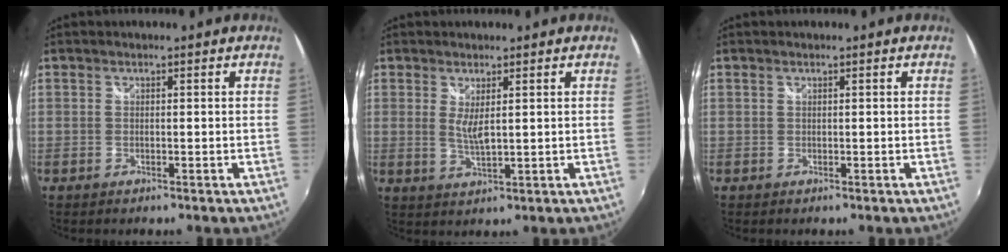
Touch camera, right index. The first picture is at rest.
{"total": 3.2, "force": [0.9, 0.6, 3.0], "torque": [-0.056, -0.010, 0.016]}
{"total": 0.0}